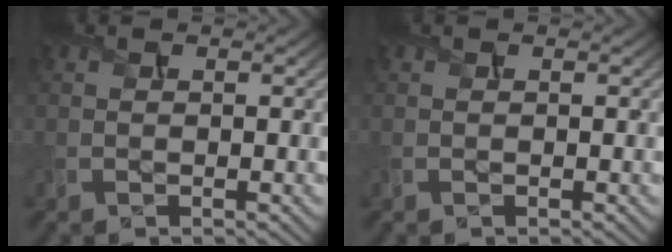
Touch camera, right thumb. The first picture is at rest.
{"total": 0.0}